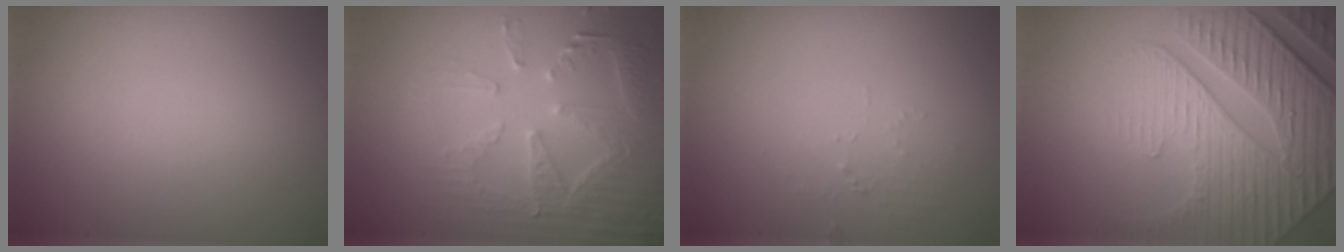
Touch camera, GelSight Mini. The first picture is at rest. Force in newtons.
{"total": 4.5, "press": 4.5, "slide": 0.3}
{"total": 1.1, "press": 1.1, "slide": 0.1}
{"total": 7.6, "press": 6.0, "slide": 4.7}